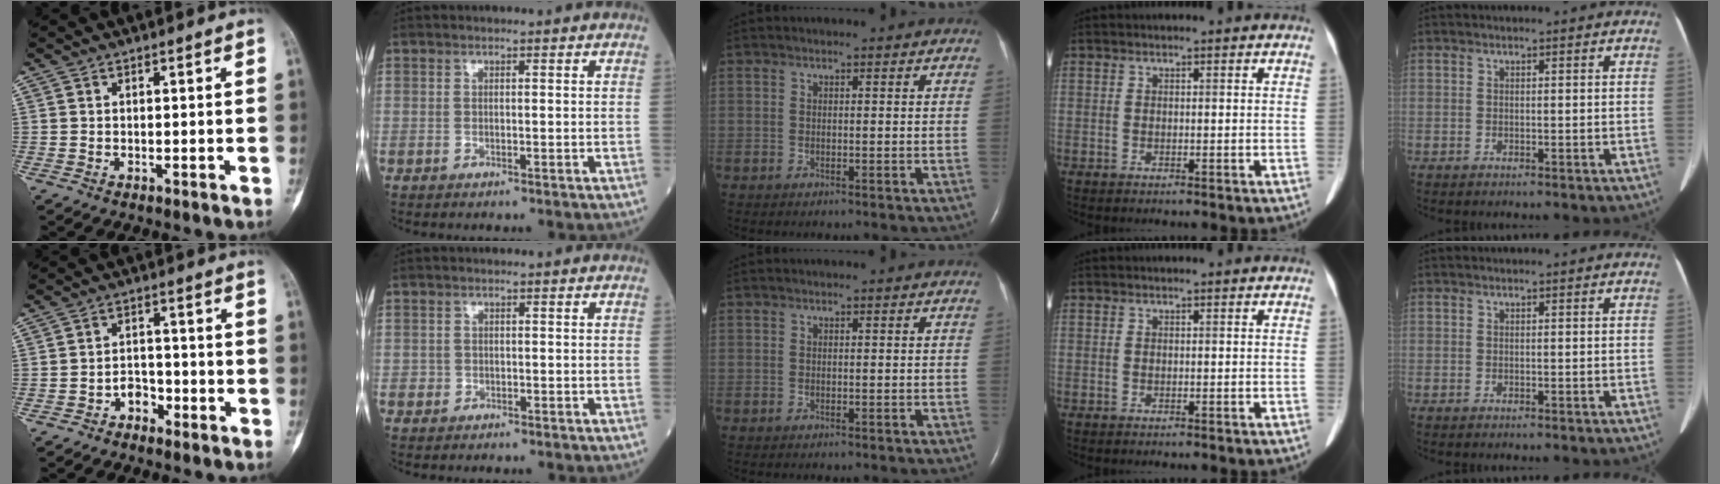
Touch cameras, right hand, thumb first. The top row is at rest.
{"thumb": {"total": 3.7, "force": [-2.2, 2.6, 1.4], "torque": [-0.001, 0.024, -0.039]}, "index": {"total": 1.2, "force": [-0.1, 1.2, -0.1], "torque": [0.009, 0.009, -0.006]}}